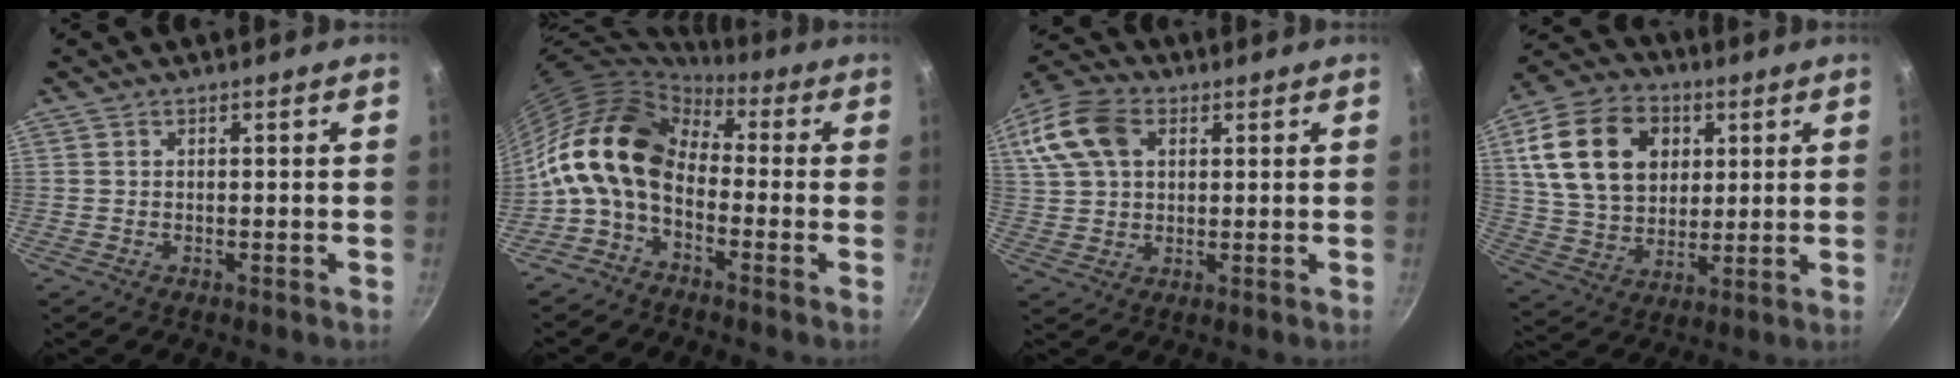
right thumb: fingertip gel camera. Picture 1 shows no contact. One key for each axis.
{"total": 15.3, "fx": -1.5, "fy": 10.1, "fz": 11.4, "tx": -0.208, "ty": 0.041, "tz": -0.052}
{"total": 15.0, "fx": 5.1, "fy": 10.3, "fz": 9.5, "tx": -0.208, "ty": 0.022, "tz": 0.088}
{"total": 19.7, "fx": 5.6, "fy": 14.5, "fz": 12.2, "tx": -0.199, "ty": -0.002, "tz": 0.100}